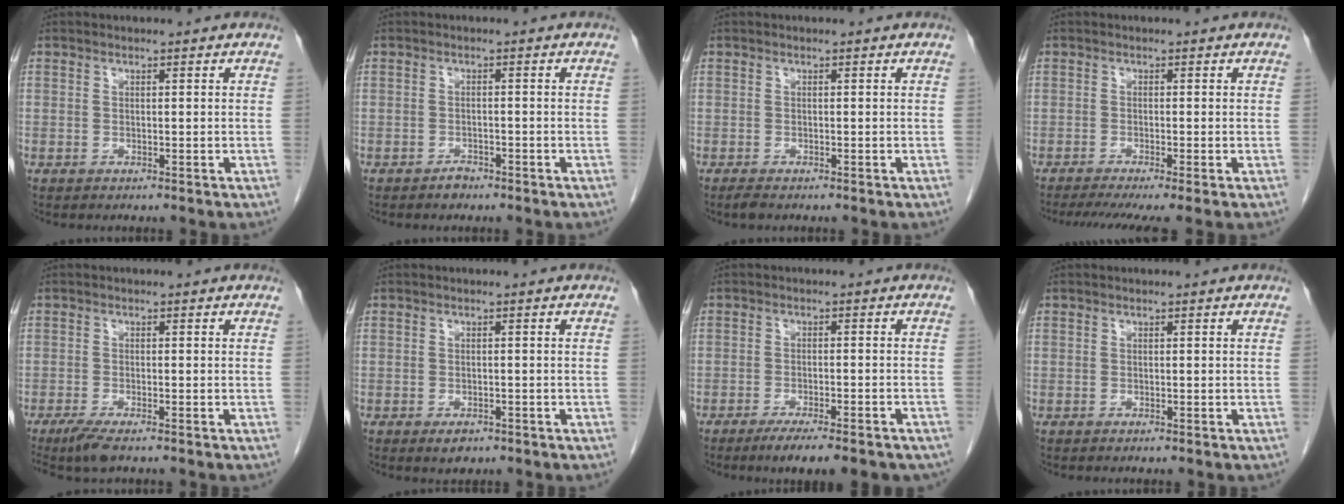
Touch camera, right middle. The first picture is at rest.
{"total": 1.5, "force": [-1.3, 0.7, 0.4], "torque": [-0.007, 0.003, -0.019]}
{"total": 1.2, "force": [-1.0, 0.3, 0.7], "torque": [-0.019, -0.004, -0.017]}
{"total": 7.2, "force": [-5.6, 0.1, 4.5], "torque": [-0.064, -0.015, -0.090]}
{"total": 4.0, "force": [-2.9, 0.6, 2.7], "torque": [-0.052, -0.011, -0.052]}
{"total": 2.2, "force": [-1.4, 1.2, 1.2], "torque": [-0.017, 0.000, -0.013]}
{"total": 10.2, "force": [-8.0, 2.1, 6.0], "torque": [-0.066, -0.008, -0.107]}
{"total": 0.0}